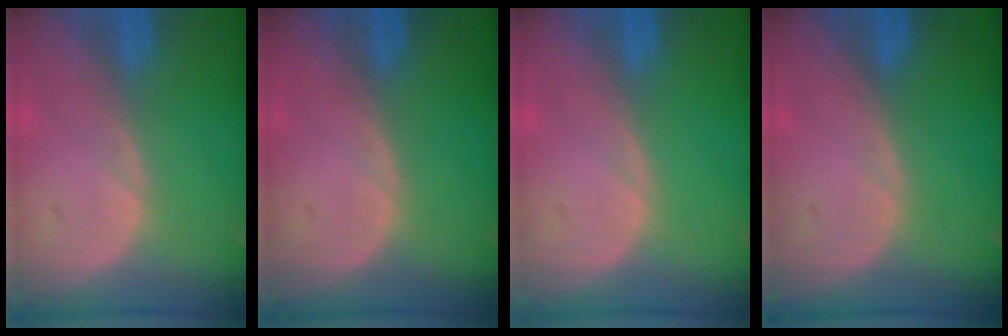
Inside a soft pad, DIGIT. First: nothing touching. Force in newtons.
{"total": 0.0}
{"total": 0.0}
{"total": 0.0}